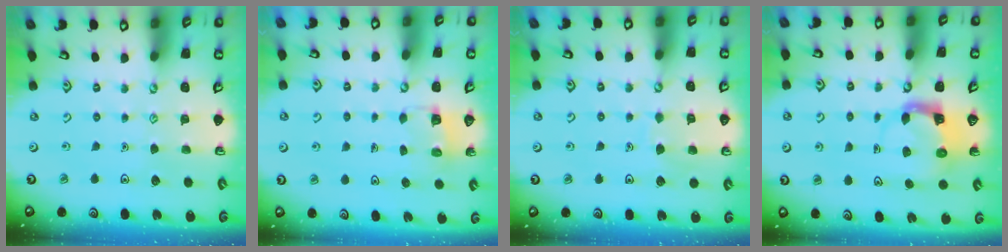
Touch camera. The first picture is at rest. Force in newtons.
{"total": 3.0, "press": 3.0, "slide": 0.2}
{"total": 5.2, "press": 5.1, "slide": 0.5}
{"total": 4.0, "press": 3.9, "slide": 0.8}